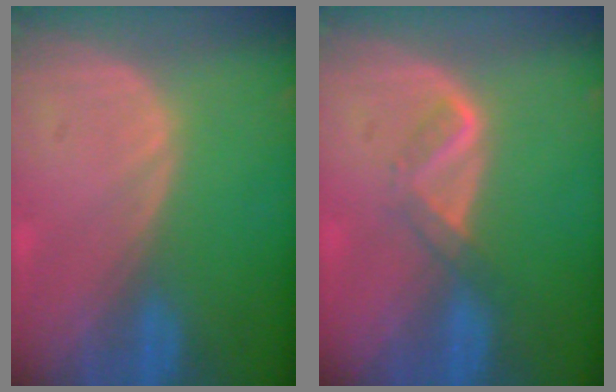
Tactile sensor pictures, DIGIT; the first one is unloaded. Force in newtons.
{"total": 2.8, "press": 2.7, "slide": 0.7}